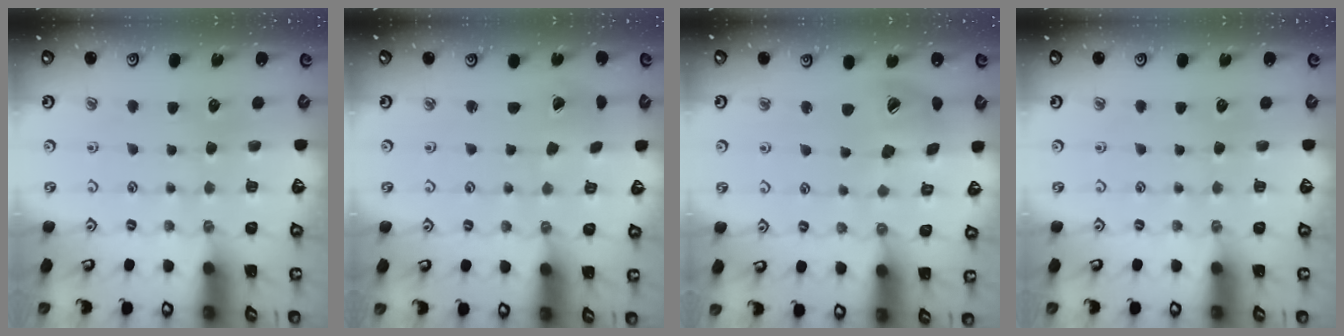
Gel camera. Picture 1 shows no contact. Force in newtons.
{"total": 1.2, "press": 1.2, "slide": 0.2}
{"total": 15.8, "press": 15.7, "slide": 2.1}
{"total": 0.0}